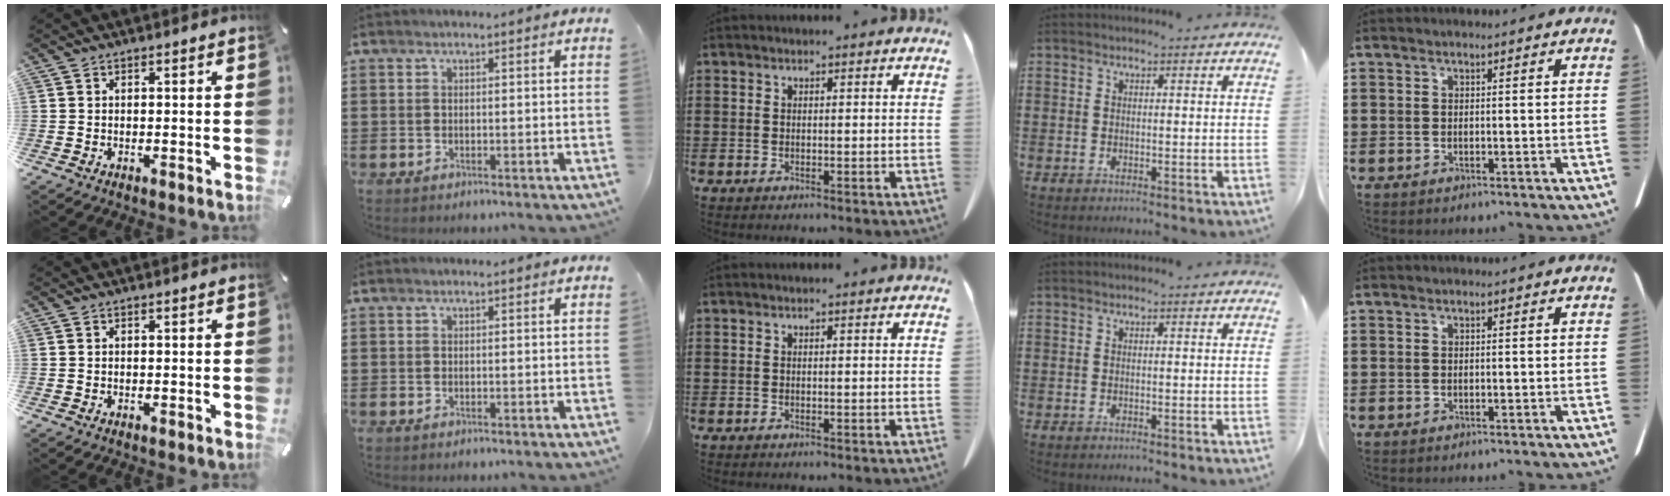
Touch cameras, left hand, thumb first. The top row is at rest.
{}